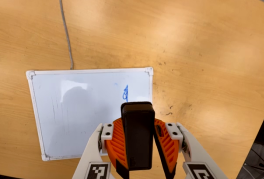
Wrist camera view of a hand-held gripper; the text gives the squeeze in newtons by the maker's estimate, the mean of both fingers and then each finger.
{"total": 8.5, "left": 8.8, "right": 8.3}